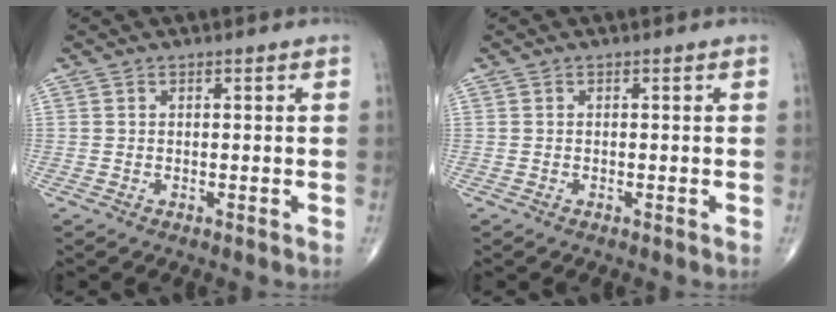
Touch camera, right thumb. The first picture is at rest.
{"total": 0.0}